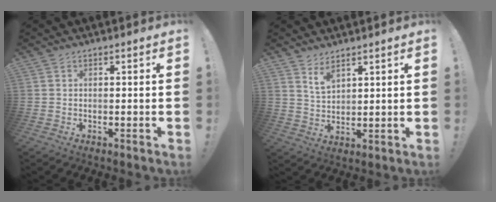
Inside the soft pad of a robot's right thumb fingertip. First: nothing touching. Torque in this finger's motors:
{"motor_torque": [0.02, 0.79, -0.04, -0.03, -0.03]}